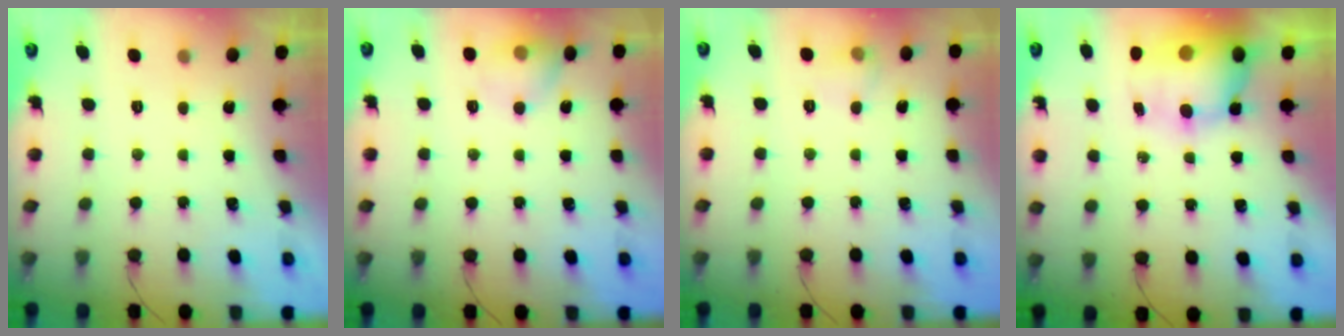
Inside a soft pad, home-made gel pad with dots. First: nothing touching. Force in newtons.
{"total": 8.1, "press": 8.0, "slide": 1.5}
{"total": 6.3, "press": 6.2, "slide": 1.2}
{"total": 16.3, "press": 14.2, "slide": 8.1}